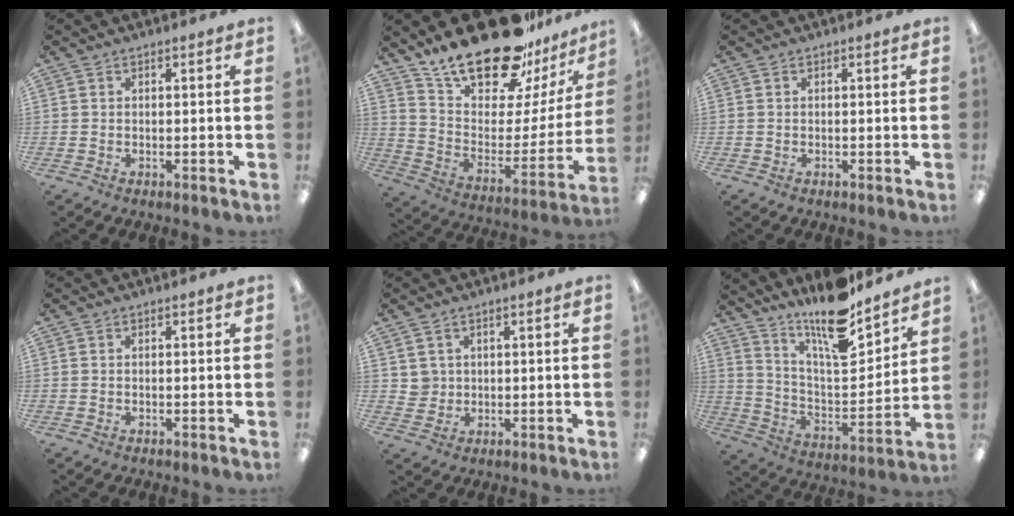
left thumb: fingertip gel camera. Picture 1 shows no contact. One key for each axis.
{"total": 24.8, "fx": 19.6, "fy": 9.5, "fz": 12.0, "tx": -0.192, "ty": -0.134, "tz": 0.343}
{"total": 0.0}
{"total": 0.0}
{"total": 3.0, "fx": 1.5, "fy": 2.5, "fz": -0.2, "tx": -0.007, "ty": 0.003, "tz": 0.029}
{"total": 16.5, "fx": 13.9, "fy": 3.7, "fz": 8.1, "tx": -0.152, "ty": -0.104, "tz": 0.239}